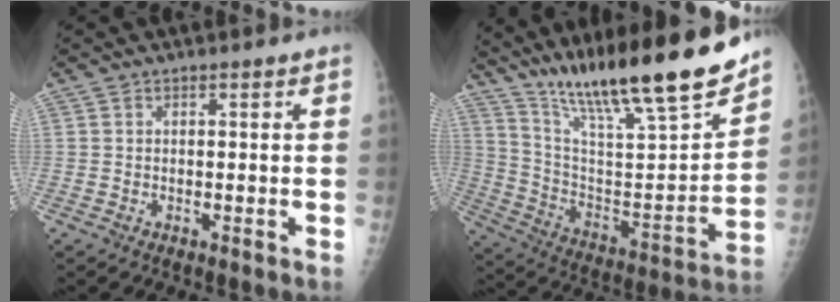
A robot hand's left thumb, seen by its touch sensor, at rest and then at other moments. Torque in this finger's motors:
{"motor_torque": [1.66, 1.55, 1.39, -1.38, 0.12]}